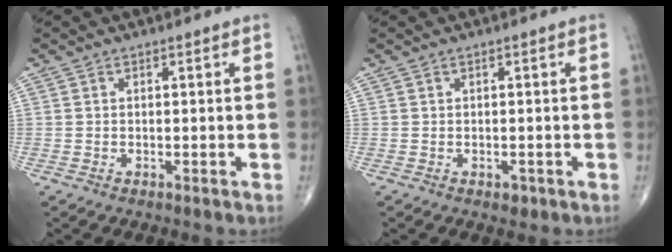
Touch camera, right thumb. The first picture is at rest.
{"total": 1.2, "force": [-0.5, 0.8, 0.7], "torque": [-0.004, 0.000, -0.004]}